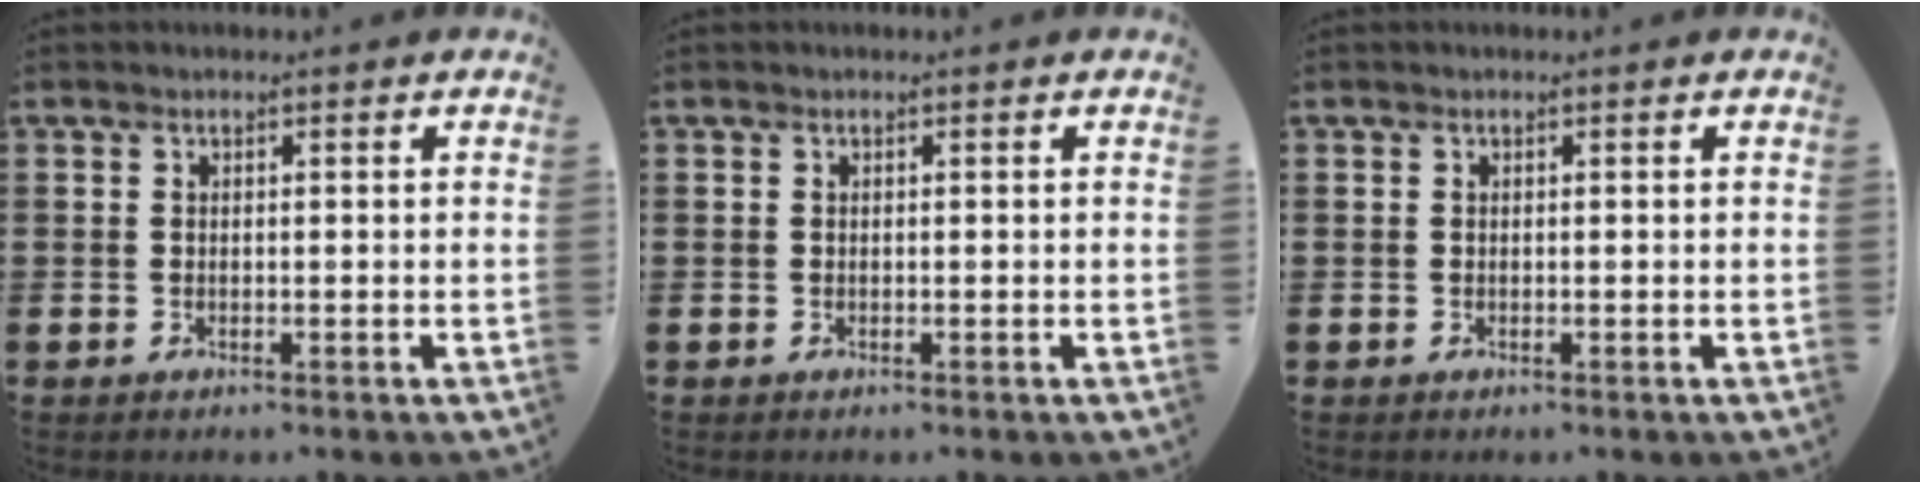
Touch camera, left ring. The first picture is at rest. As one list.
[{"total": 0.0}, {"total": 0.0}]